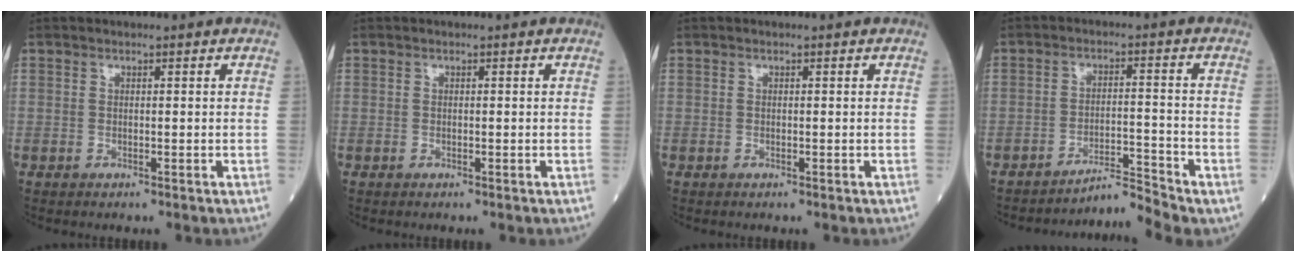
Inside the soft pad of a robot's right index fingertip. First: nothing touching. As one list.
[{"total": 0.0}, {"total": 0.0}, {"total": 4.8, "force": [-4.5, -1.6, -0.2], "torque": [0.004, -0.001, -0.072]}]